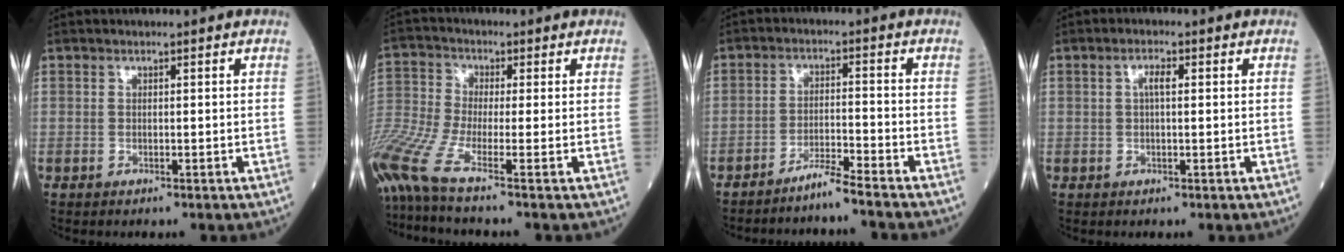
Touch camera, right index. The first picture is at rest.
{"total": 14.6, "force": [-10.6, -0.2, 10.1], "torque": [-0.267, -0.016, -0.211]}
{"total": 4.2, "force": [-3.8, -1.3, 1.2], "torque": [-0.023, -0.017, -0.073]}
{"total": 2.1, "force": [0.4, 0.5, 2.0], "torque": [-0.039, 0.004, 0.007]}